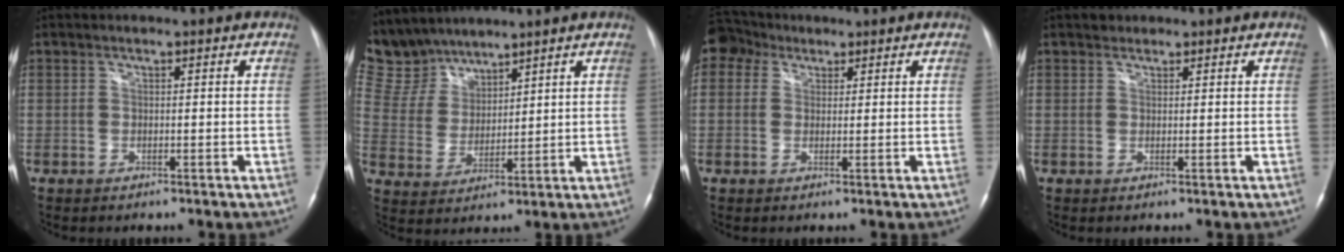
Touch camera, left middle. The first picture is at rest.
{"total": 8.9, "force": [8.3, 3.2, 0.1], "torque": [-0.019, 0.015, 0.185]}
{"total": 4.9, "force": [2.6, 3.9, 1.4], "torque": [-0.033, 0.028, 0.050]}
{"total": 1.1, "force": [0.9, 0.7, 0.1], "torque": [0.003, 0.001, 0.011]}